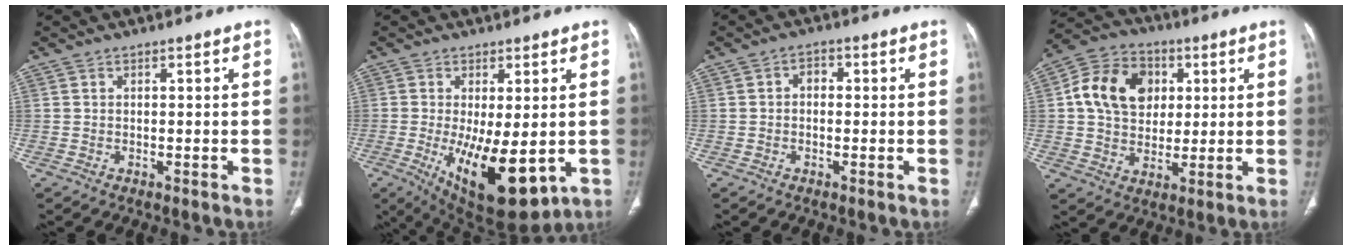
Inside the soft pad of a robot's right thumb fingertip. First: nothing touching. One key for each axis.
{"total": 15.1, "fx": -3.1, "fy": 6.0, "fz": 13.6, "tx": -0.217, "ty": -0.028, "tz": -0.025}
{"total": 2.3, "fx": 0.0, "fy": 1.7, "fz": 1.6, "tx": -0.013, "ty": 0.010, "tz": -0.008}
{"total": 14.4, "fx": 3.1, "fy": 11.2, "fz": 8.5, "tx": -0.127, "ty": 0.007, "tz": 0.048}